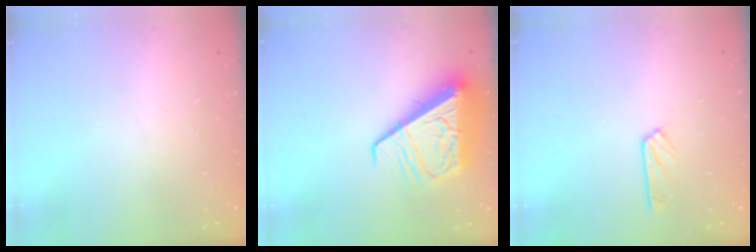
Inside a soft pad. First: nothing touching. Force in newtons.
{"total": 12.5, "press": 12.4, "slide": 1.6}
{"total": 3.0, "press": 3.0, "slide": 0.4}